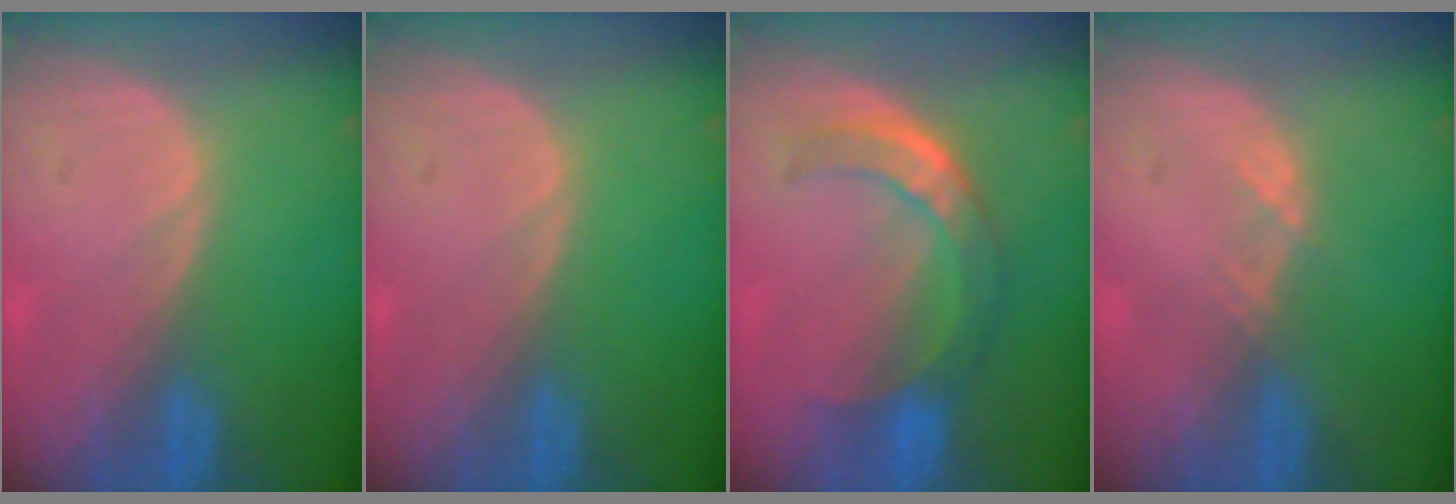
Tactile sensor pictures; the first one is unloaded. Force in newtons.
{"total": 0.0}
{"total": 7.8, "press": 6.5, "slide": 4.3}
{"total": 1.3, "press": 1.1, "slide": 0.7}